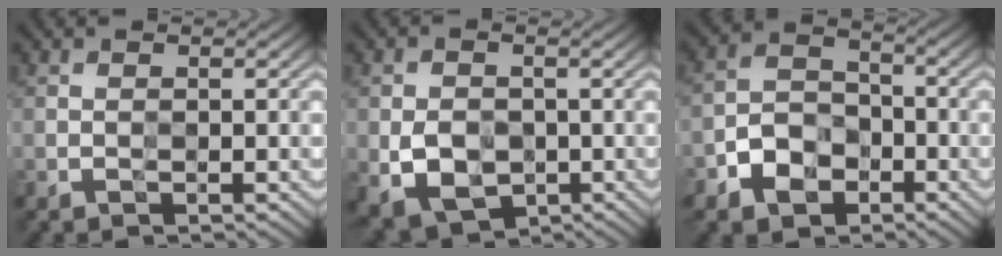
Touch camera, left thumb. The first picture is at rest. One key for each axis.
{"total": 5.6, "fx": -1.4, "fy": 4.1, "fz": 3.6, "tx": -0.080, "ty": -0.015, "tz": -0.023}
{"total": 6.5, "fx": -3.5, "fy": 4.4, "fz": 3.3, "tx": -0.069, "ty": 0.001, "tz": -0.078}